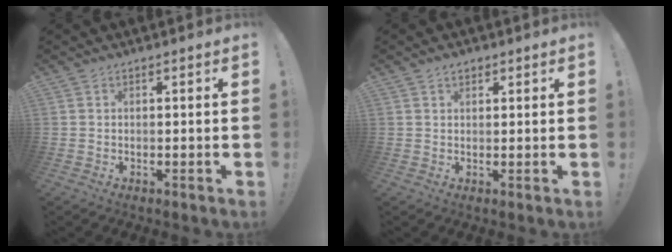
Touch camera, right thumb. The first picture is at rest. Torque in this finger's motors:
{"motor_torque": [-0.13, 0.16, 0.37, 0.15, -0.03]}